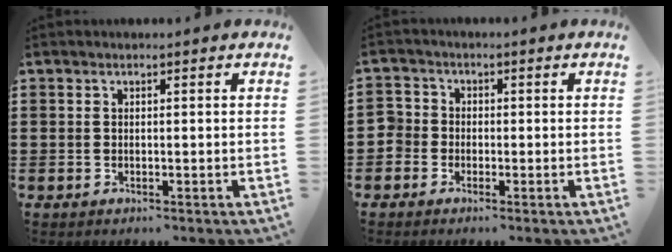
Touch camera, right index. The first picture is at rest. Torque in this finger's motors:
{"motor_torque": [0.38, -0.35, 0.02, 0.01]}